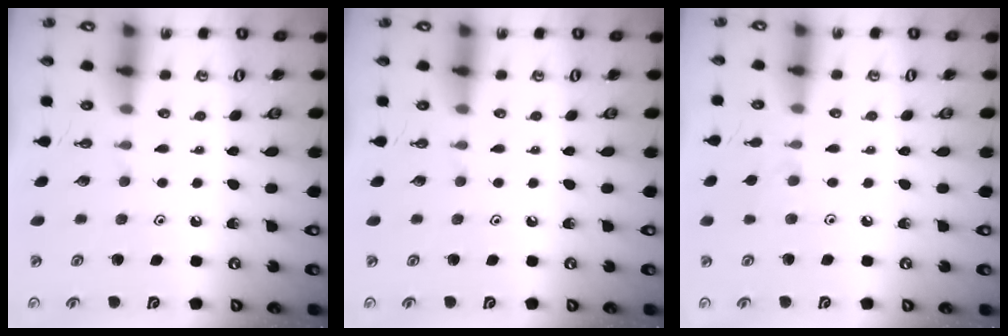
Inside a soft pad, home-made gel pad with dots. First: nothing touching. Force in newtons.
{"total": 0.0}
{"total": 4.2, "press": 4.2, "slide": 0.6}